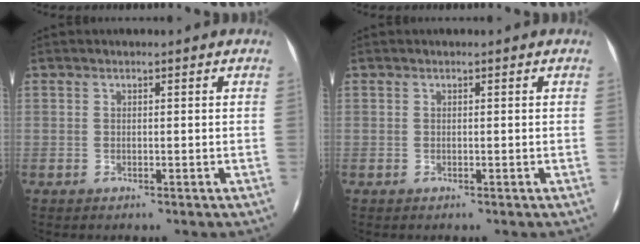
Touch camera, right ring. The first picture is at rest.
{"total": 0.0}